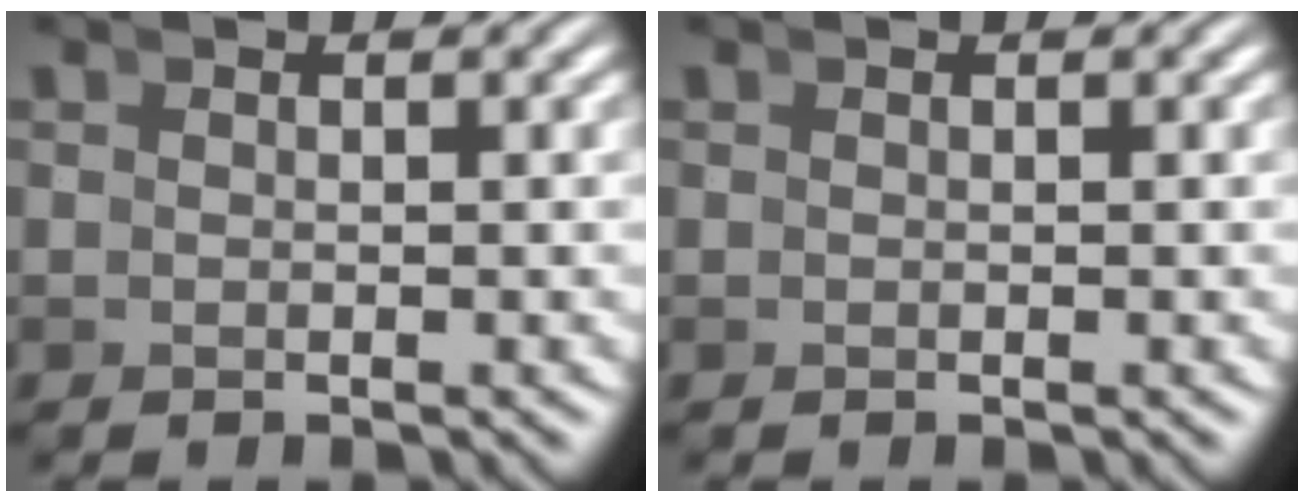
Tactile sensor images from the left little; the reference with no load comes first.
{"total": 0.0}